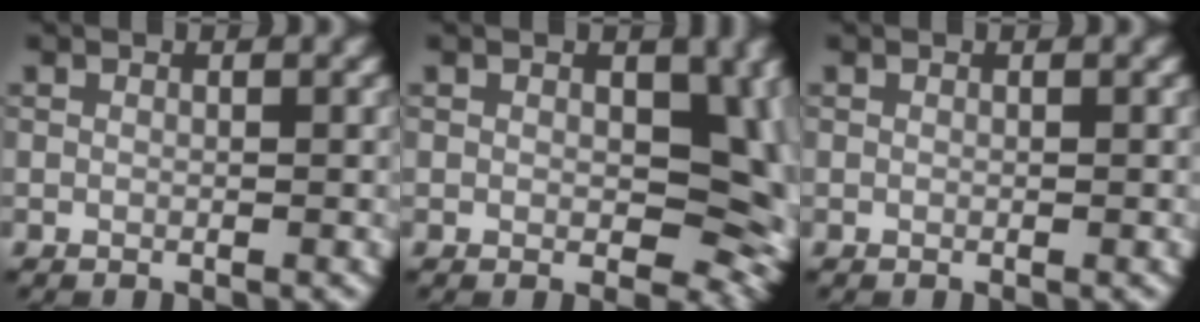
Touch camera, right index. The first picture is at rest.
{"total": 9.3, "force": [0.7, 5.9, 7.1], "torque": [-0.065, -0.009, 0.013]}
{"total": 0.0}